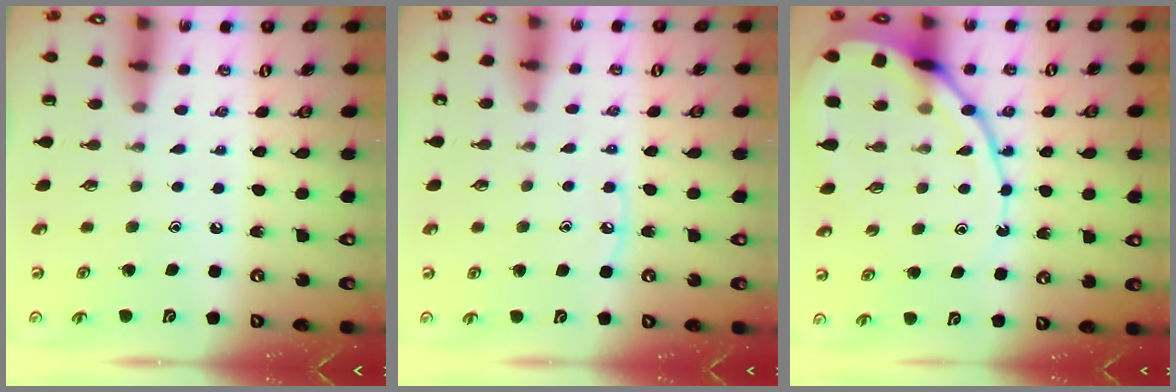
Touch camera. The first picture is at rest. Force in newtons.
{"total": 3.7, "press": 3.7, "slide": 0.5}
{"total": 13.7, "press": 13.6, "slide": 1.1}